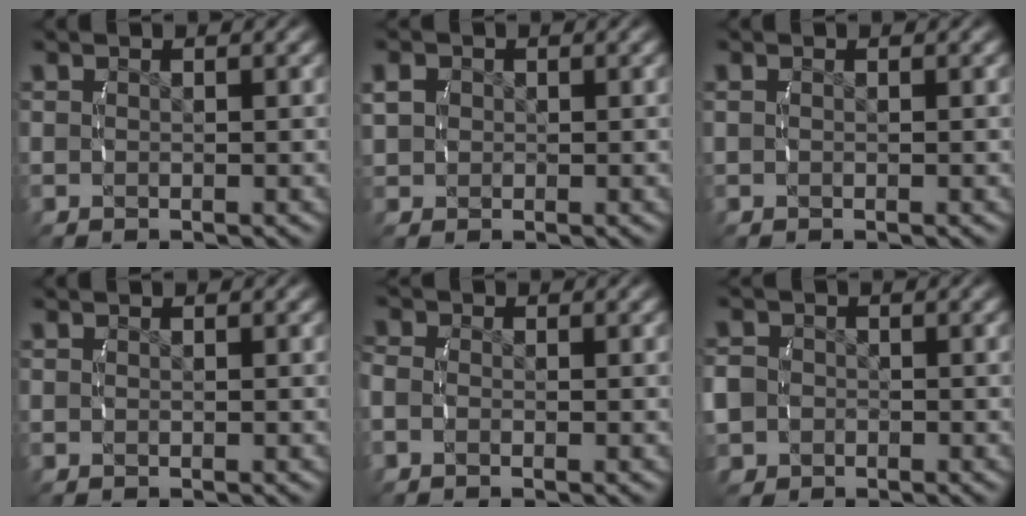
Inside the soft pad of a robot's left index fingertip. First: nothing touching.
{"total": 1.8, "force": [0.4, 1.6, 0.8], "torque": [-0.020, -0.005, 0.015]}
{"total": 0.0}
{"total": 0.0}
{"total": 1.5, "force": [-0.4, 1.2, 0.8], "torque": [-0.026, -0.003, -0.012]}
{"total": 5.0, "force": [-1.5, 4.5, 1.5], "torque": [-0.048, -0.026, -0.020]}